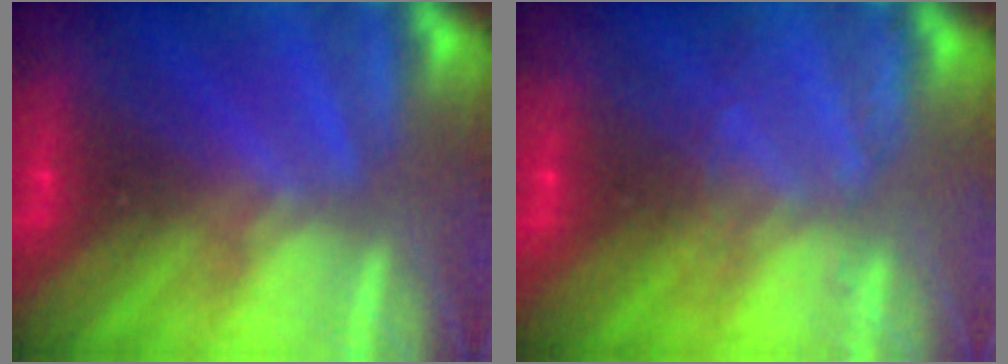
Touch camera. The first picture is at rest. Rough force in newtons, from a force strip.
{"total": 2.1}